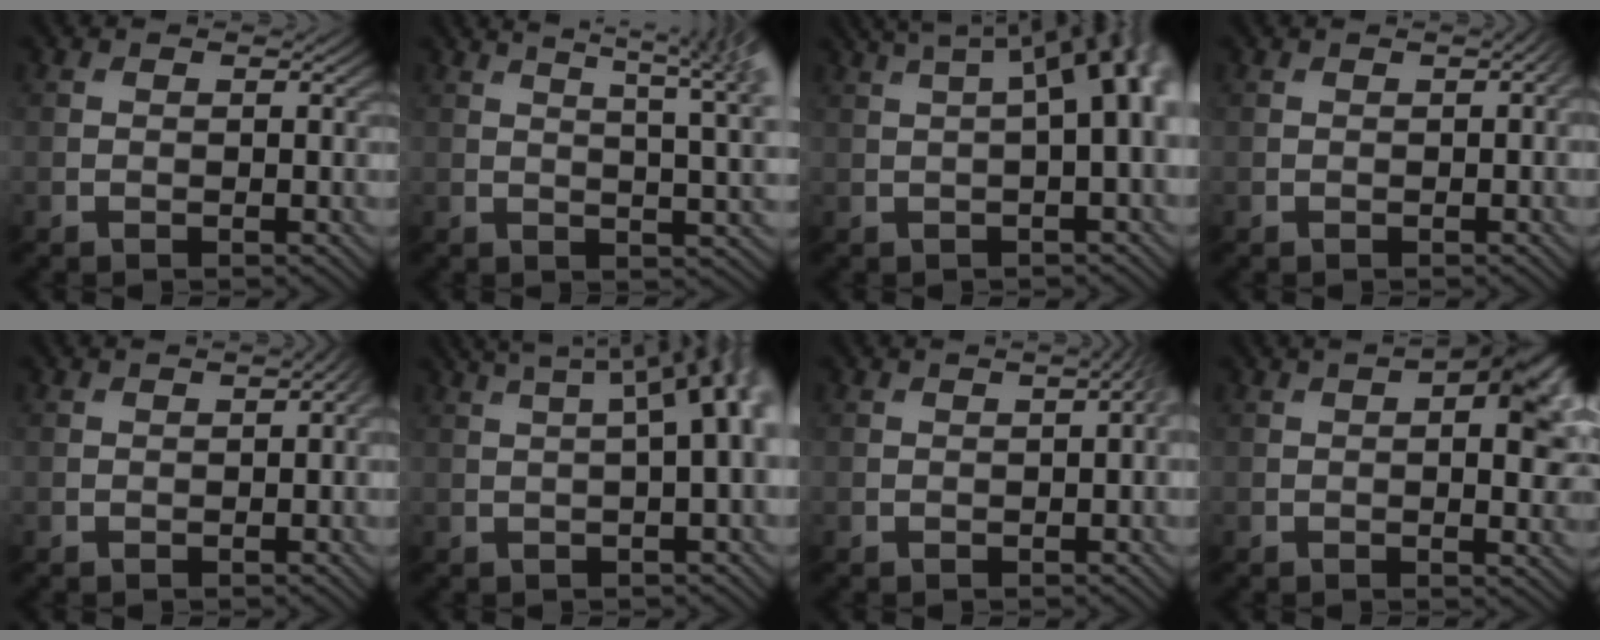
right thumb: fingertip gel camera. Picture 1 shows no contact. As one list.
[{"total": 9.6, "force": [4.7, 2.5, 8.0], "torque": [-0.094, 0.025, 0.052]}, {"total": 9.5, "force": [2.1, 3.1, 8.7], "torque": [-0.099, 0.034, 0.023]}, {"total": 1.2, "force": [0.2, 0.4, 1.1], "torque": [-0.014, 0.002, 0.000]}, {"total": 1.9, "force": [0.4, 0.8, 1.7], "torque": [-0.023, 0.005, 0.005]}, {"total": 10.5, "force": [2.8, 3.5, 9.5], "torque": [-0.098, 0.049, 0.026]}, {"total": 2.8, "force": [0.6, 1.0, 2.5], "torque": [-0.027, 0.012, 0.002]}, {"total": 8.2, "force": [2.2, 3.4, 7.1], "torque": [-0.089, 0.013, 0.025]}]